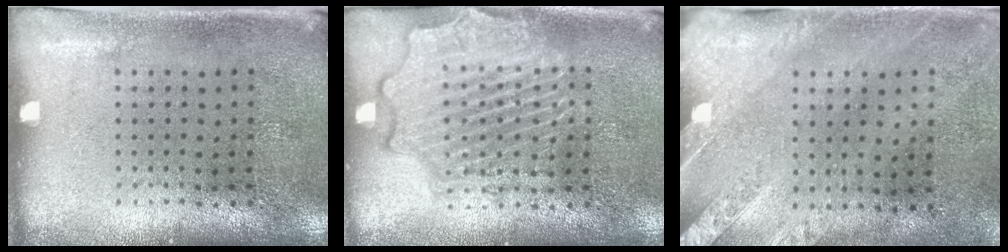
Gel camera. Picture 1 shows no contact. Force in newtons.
{"total": 3.9, "press": 3.9, "slide": 0.5}
{"total": 2.5, "press": 2.1, "slide": 1.4}